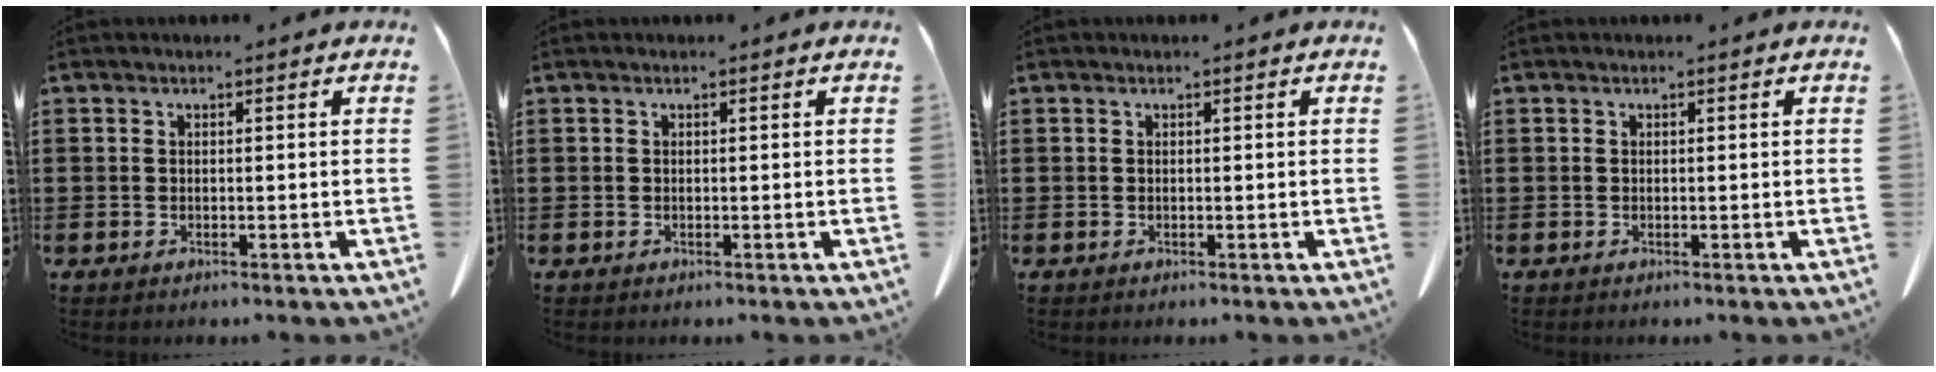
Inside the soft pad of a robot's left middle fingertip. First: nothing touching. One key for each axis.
{"total": 0.0}
{"total": 0.0}
{"total": 0.0}